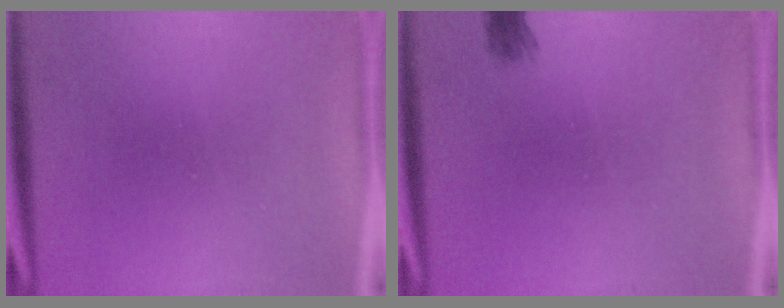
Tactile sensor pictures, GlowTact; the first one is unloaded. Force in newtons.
{"total": 1.9}